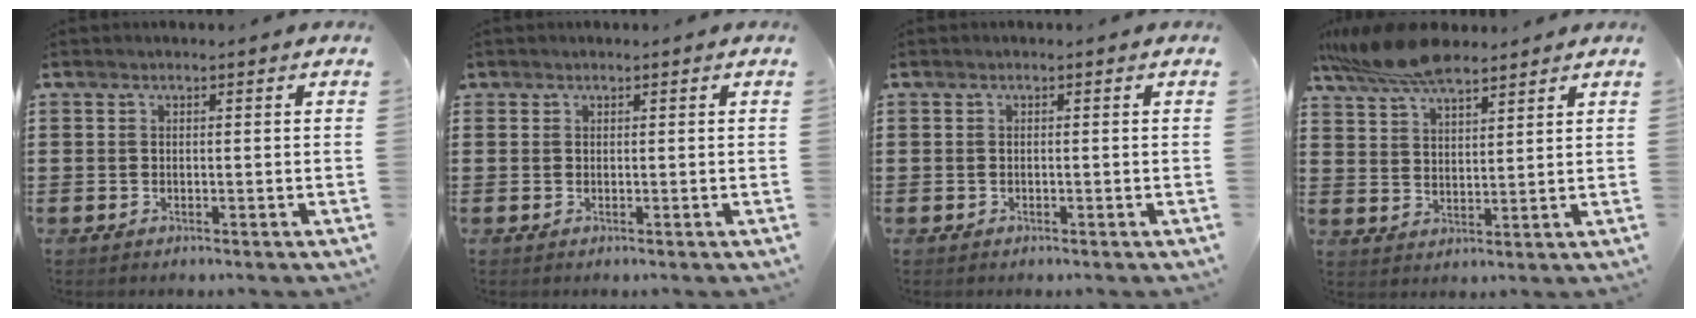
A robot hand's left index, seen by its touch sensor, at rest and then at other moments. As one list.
[{"total": 0.5, "force": [0.3, 0.4, 0.1], "torque": [-0.004, 0.003, 0.006]}, {"total": 0.0}, {"total": 8.6, "force": [7.3, 2.1, 4.0], "torque": [-0.099, -0.011, 0.137]}]